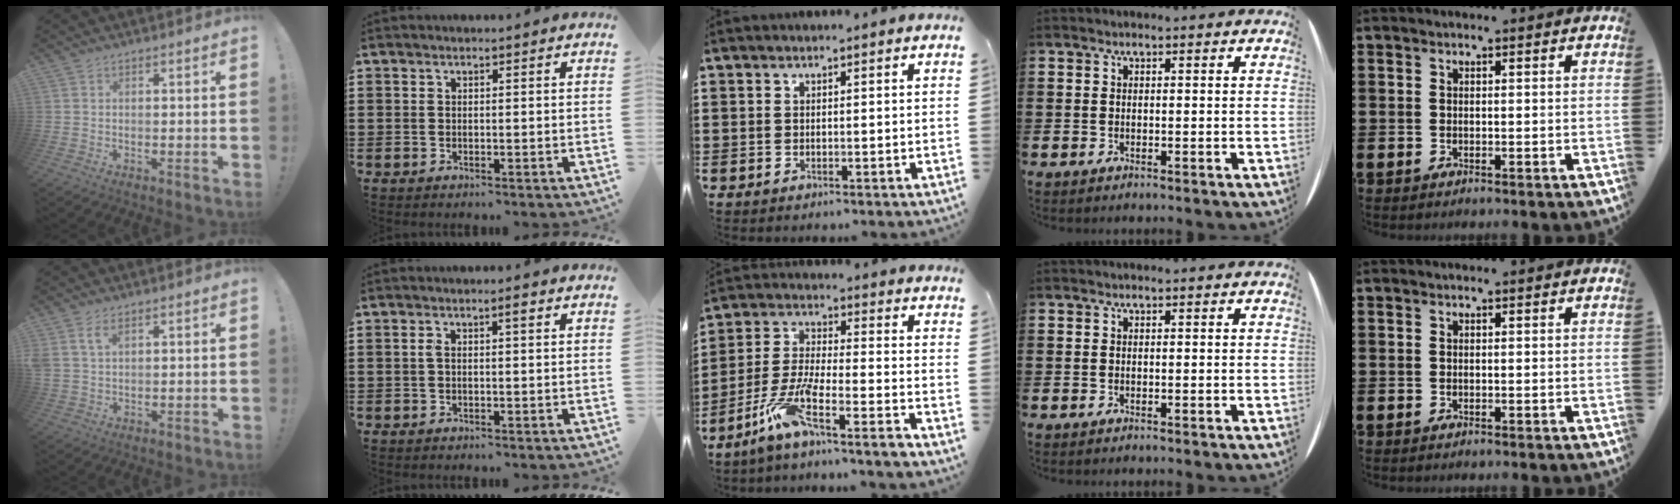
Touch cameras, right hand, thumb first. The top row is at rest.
{"thumb": {"total": 3.9, "force": [1.9, 1.9, 2.8], "torque": [-0.056, 0.001, 0.036]}, "index": {"total": 1.8, "force": [0.2, 0.3, 1.7], "torque": [-0.025, 0.001, 0.000]}, "middle": {"total": 8.2, "force": [-6.4, 0.2, 5.1], "torque": [-0.124, -0.017, -0.132]}}